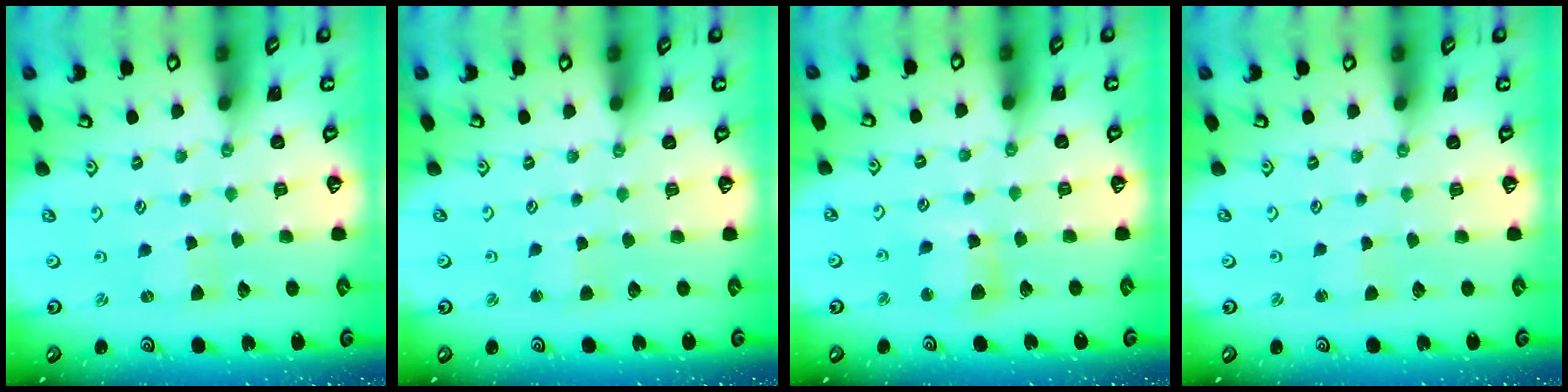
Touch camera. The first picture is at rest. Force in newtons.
{"total": 2.0, "press": 2.0, "slide": 0.3}
{"total": 8.4, "press": 8.3, "slide": 1.3}
{"total": 0.5, "press": 0.5, "slide": 0.0}